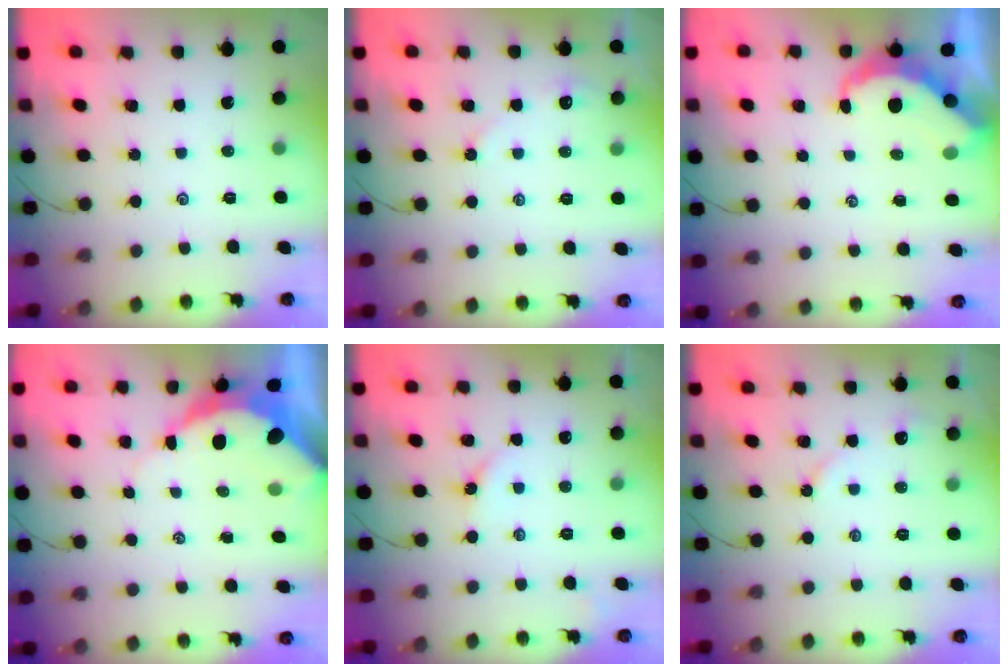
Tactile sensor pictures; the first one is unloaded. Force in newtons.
{"total": 2.9, "press": 2.9, "slide": 0.5}
{"total": 6.1, "press": 6.1, "slide": 0.4}
{"total": 9.7, "press": 9.6, "slide": 1.1}
{"total": 2.3, "press": 2.3, "slide": 0.4}
{"total": 5.1, "press": 5.1, "slide": 0.4}